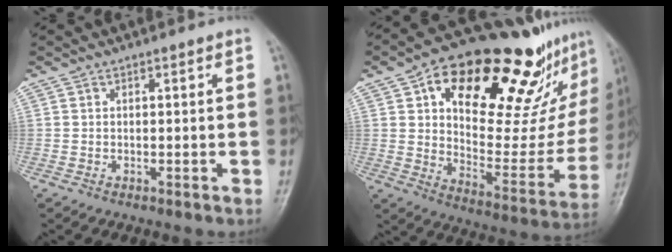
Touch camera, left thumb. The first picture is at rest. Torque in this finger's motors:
{"motor_torque": [2.48, 2.53, 1.42, -1.35, 0.37]}